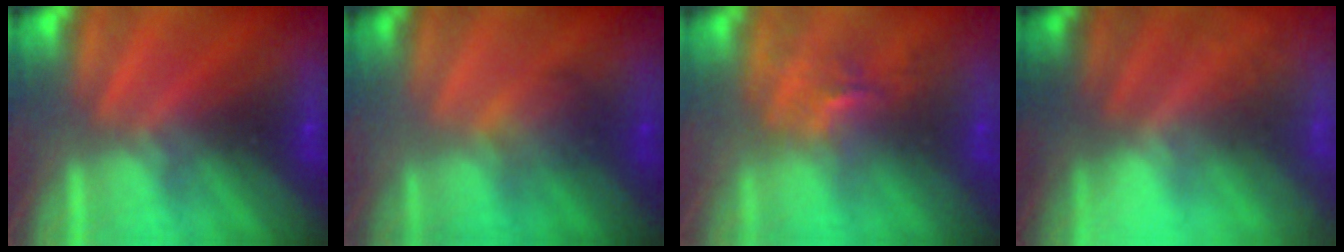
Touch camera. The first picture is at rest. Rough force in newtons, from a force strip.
{"total": 2.2}
{"total": 2.6}
{"total": 10.7}